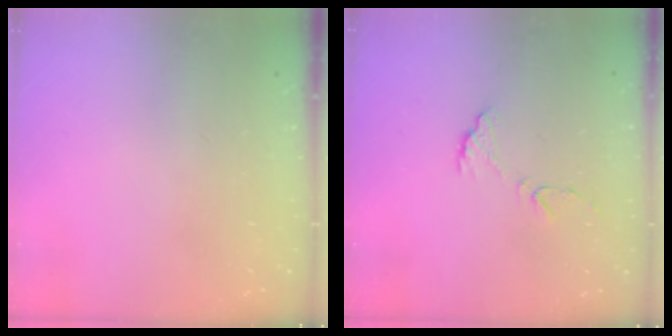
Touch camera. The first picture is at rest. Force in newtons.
{"total": 8.5, "press": 8.5, "slide": 0.6}